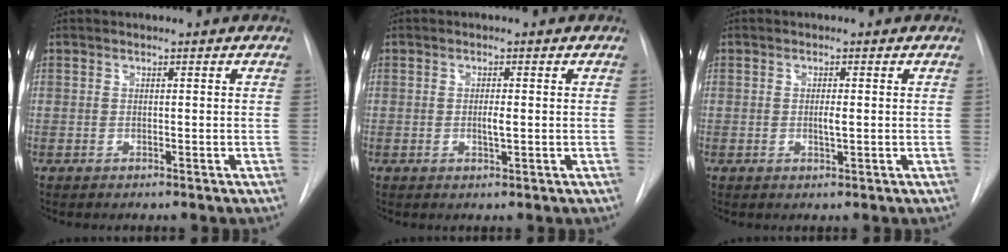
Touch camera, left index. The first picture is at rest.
{"total": 1.8, "force": [-1.0, 0.2, 1.5], "torque": [-0.028, -0.006, -0.014]}
{"total": 1.6, "force": [-0.9, 0.2, 1.3], "torque": [-0.024, -0.007, -0.013]}